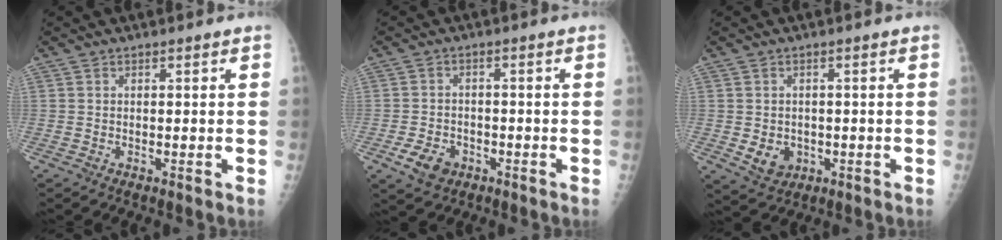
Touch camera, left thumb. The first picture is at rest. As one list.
[{"total": 5.1, "force": [-2.4, 3.6, 2.6], "torque": [-0.043, 0.010, -0.036]}, {"total": 4.3, "force": [-0.7, 3.6, 2.3], "torque": [-0.024, -0.001, 0.003]}]